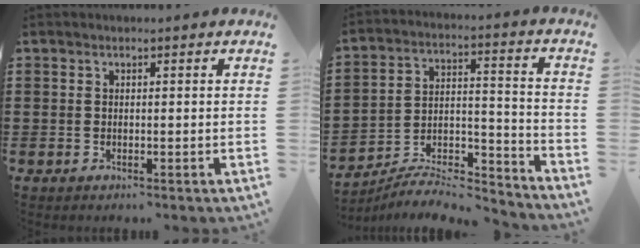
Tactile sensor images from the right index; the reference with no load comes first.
{"total": 7.1, "force": [-6.6, 1.6, 2.0], "torque": [-0.029, 0.010, -0.130]}